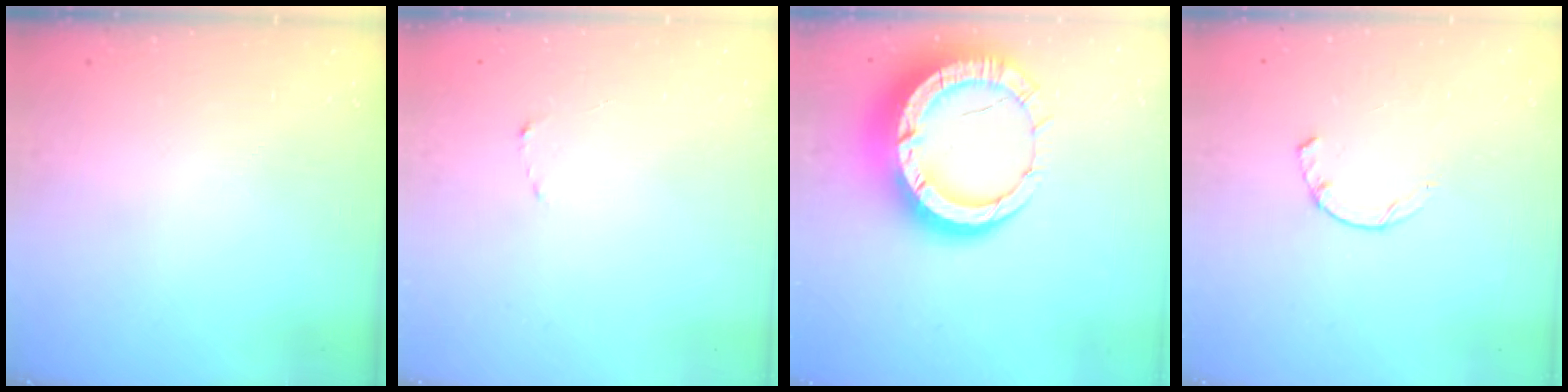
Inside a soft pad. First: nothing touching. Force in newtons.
{"total": 1.5, "press": 1.5, "slide": 0.2}
{"total": 18.8, "press": 18.7, "slide": 1.8}
{"total": 1.9, "press": 1.9, "slide": 0.3}